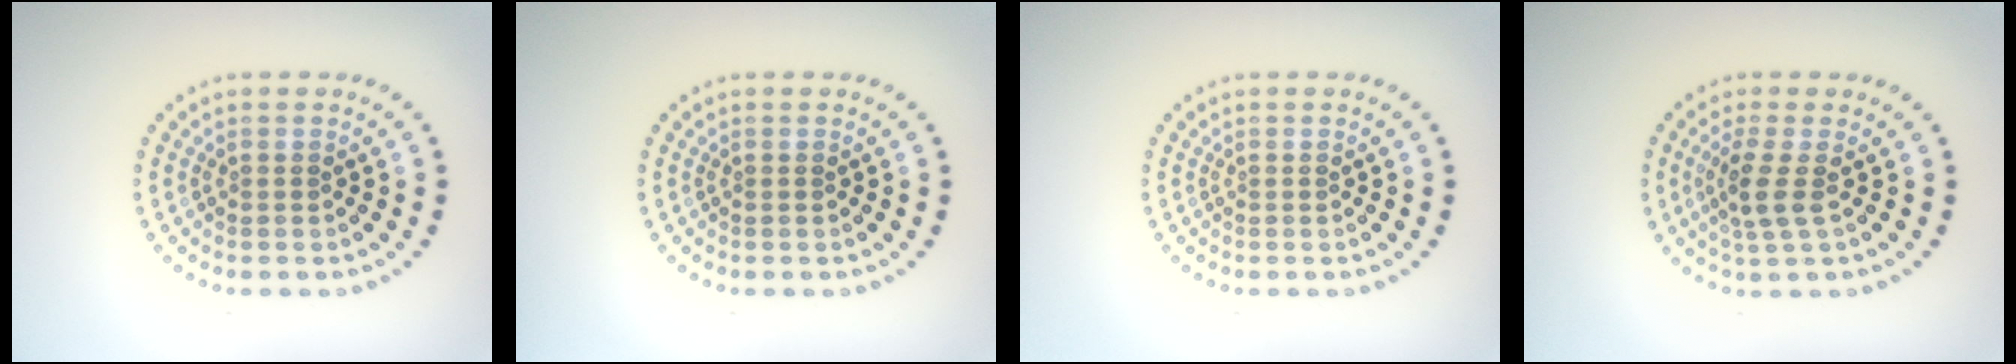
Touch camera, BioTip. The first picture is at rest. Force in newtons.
{"total": 0.0}
{"total": 0.0}
{"total": 2.5, "press": 2.0, "slide": 1.5}